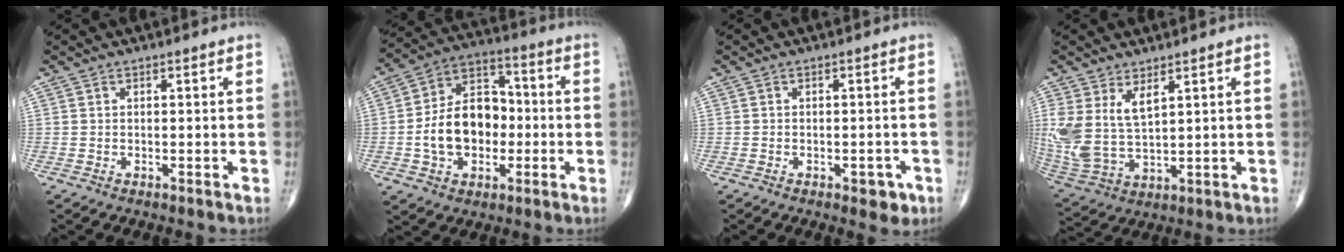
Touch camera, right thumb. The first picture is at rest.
{"total": 15.1, "force": [-2.1, 10.6, 10.5], "torque": [-0.147, 0.038, -0.040]}
{"total": 3.2, "force": [-1.6, 1.8, 2.2], "torque": [-0.007, 0.005, -0.019]}
{"total": 10.6, "force": [4.2, 5.2, 8.1], "torque": [-0.181, -0.018, 0.101]}